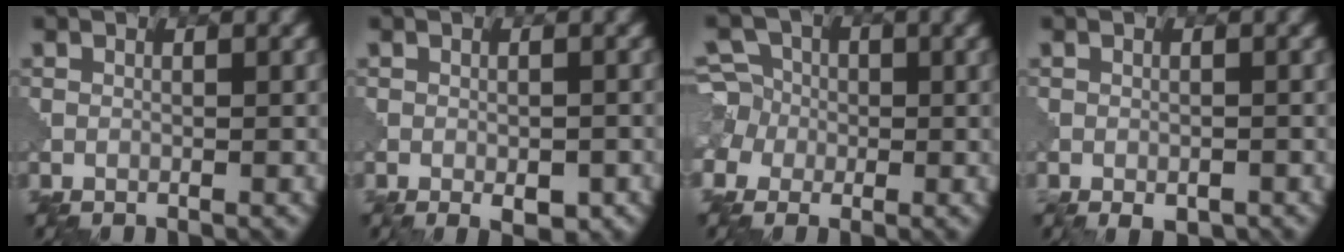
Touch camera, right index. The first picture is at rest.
{"total": 1.9, "force": [-1.4, 0.5, 1.2], "torque": [-0.024, -0.008, -0.013]}
{"total": 4.3, "force": [-0.7, 4.2, 0.6], "torque": [-0.020, 0.026, -0.038]}
{"total": 1.6, "force": [-1.4, 0.5, 0.5], "torque": [-0.012, -0.010, -0.011]}